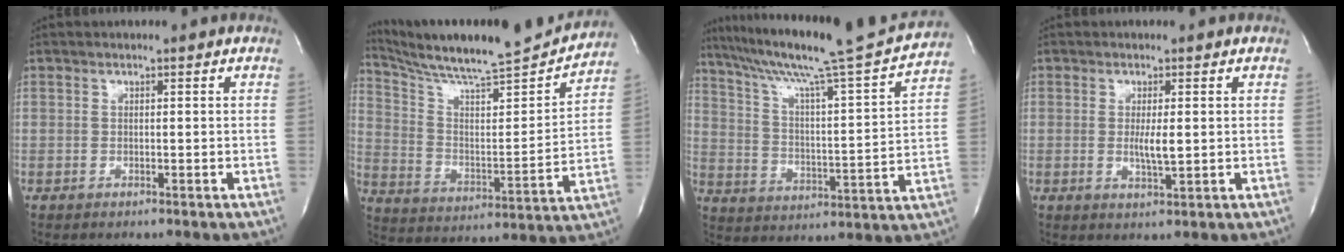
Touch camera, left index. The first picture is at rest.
{"total": 20.9, "force": [19.5, 0.5, 7.3], "torque": [-0.132, -0.035, 0.300]}
{"total": 22.0, "force": [19.1, -1.3, 10.8], "torque": [-0.187, -0.026, 0.281]}
{"total": 3.0, "force": [0.1, 0.4, 3.0], "torque": [-0.060, -0.007, 0.003]}